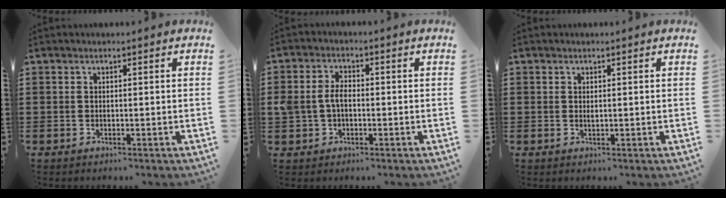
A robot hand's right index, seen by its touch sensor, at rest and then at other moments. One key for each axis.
{"total": 3.8, "fx": -0.3, "fy": 2.6, "fz": 2.7, "tx": -0.077, "ty": -0.001, "tz": -0.014}
{"total": 0.5, "fx": 0.2, "fy": 0.4, "fz": 0.3, "tx": -0.007, "ty": 0.001, "tz": 0.004}